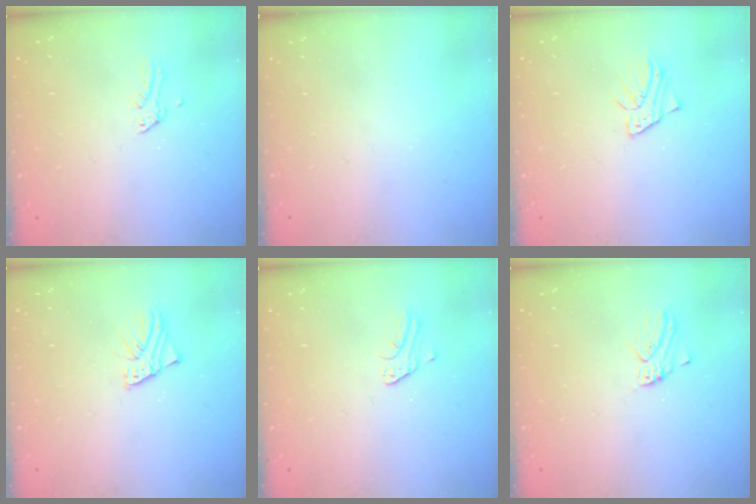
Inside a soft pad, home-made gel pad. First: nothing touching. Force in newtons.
{"total": 0.0}
{"total": 2.4, "press": 2.4, "slide": 0.2}
{"total": 2.0, "press": 2.0, "slide": 0.1}
{"total": 1.0, "press": 1.0, "slide": 0.1}
{"total": 1.4, "press": 1.4, "slide": 0.1}